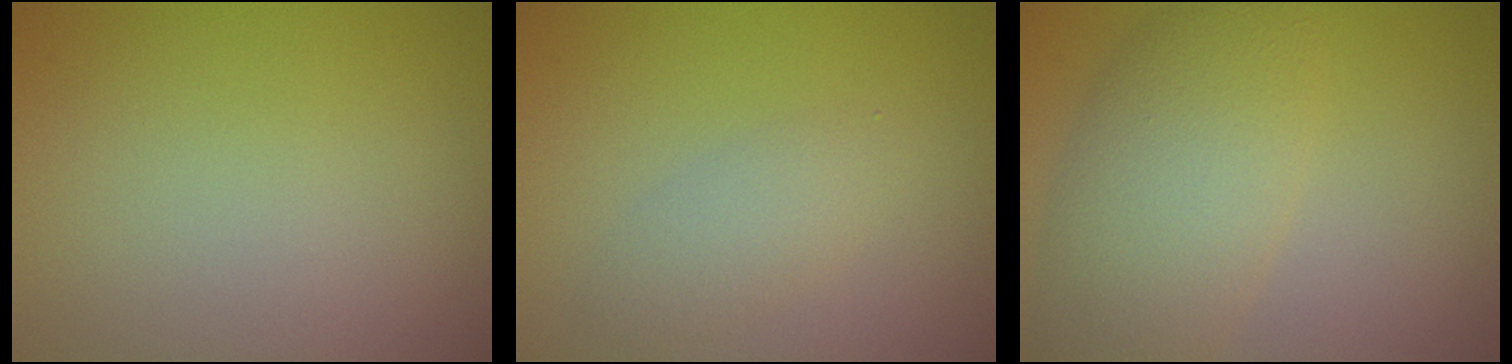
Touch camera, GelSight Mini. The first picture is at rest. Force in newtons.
{"total": 2.0, "press": 2.0, "slide": 0.1}
{"total": 6.5, "press": 6.5, "slide": 0.2}